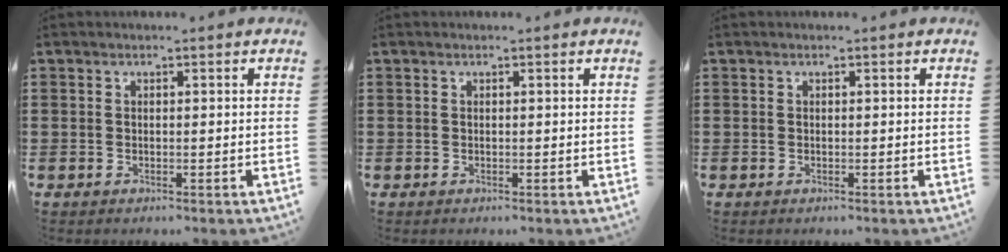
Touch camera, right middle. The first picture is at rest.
{"total": 0.0}
{"total": 0.0}